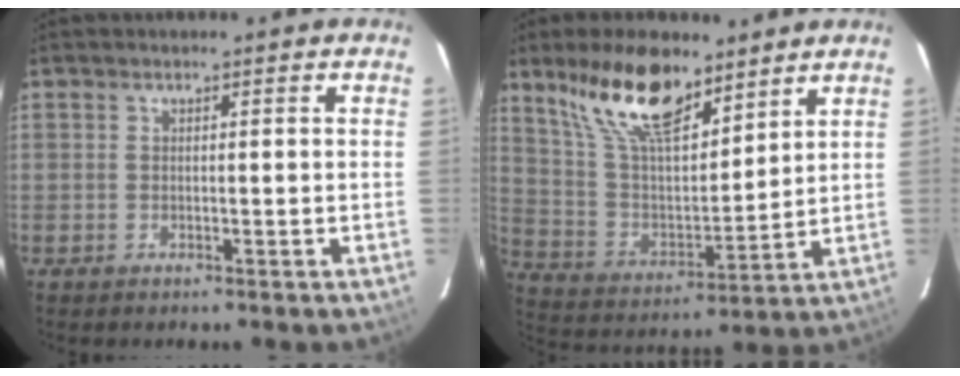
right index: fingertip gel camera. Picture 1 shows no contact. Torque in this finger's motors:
{"motor_torque": [1.10, 1.04, 0.48, 0.14]}